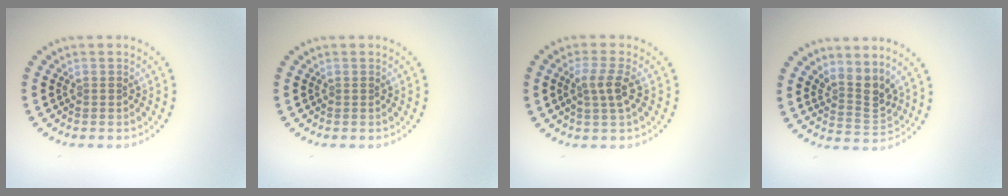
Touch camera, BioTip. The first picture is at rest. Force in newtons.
{"total": 0.0}
{"total": 2.4, "press": 2.2, "slide": 1.1}
{"total": 2.9, "press": 2.1, "slide": 2.0}